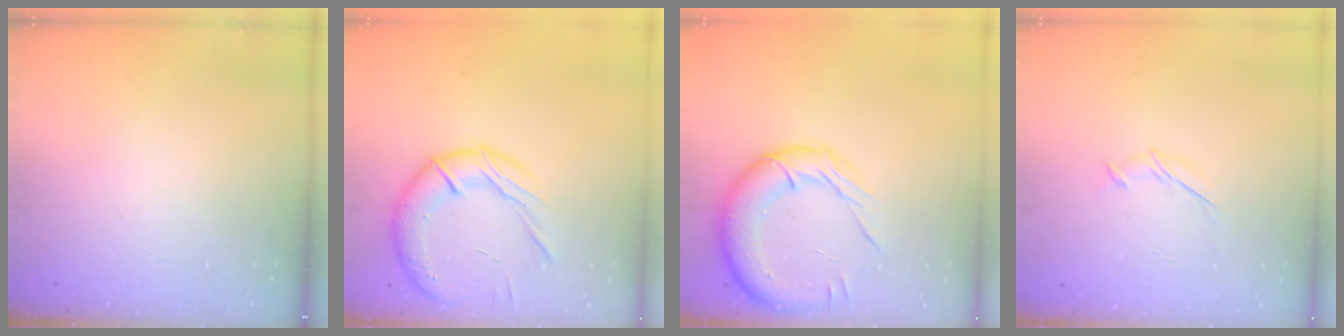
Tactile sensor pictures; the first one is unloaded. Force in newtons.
{"total": 17.1, "press": 16.9, "slide": 2.6}
{"total": 16.4, "press": 16.2, "slide": 2.5}
{"total": 5.5, "press": 5.5, "slide": 0.8}